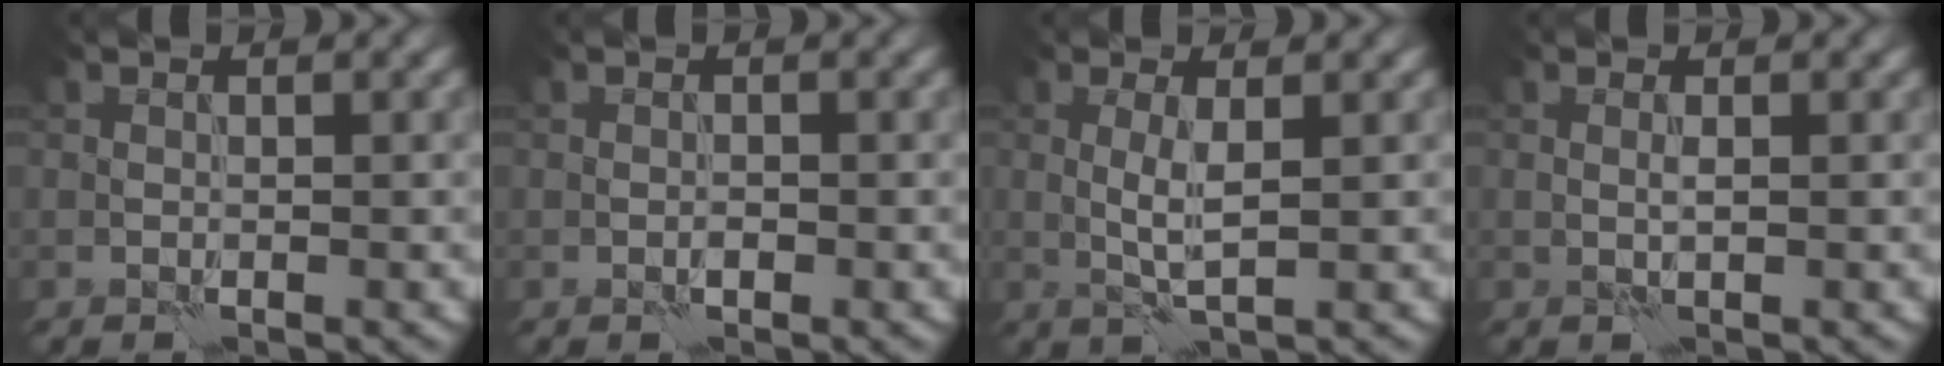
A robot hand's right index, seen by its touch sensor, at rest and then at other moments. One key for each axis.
{"total": 0.6, "fx": -0.2, "fy": 0.3, "fz": 0.4, "tx": -0.007, "ty": 0.002, "tz": -0.004}
{"total": 2.1, "fx": 0.3, "fy": 0.1, "fz": 2.1, "tx": -0.046, "ty": 0.005, "tz": 0.006}
{"total": 0.6, "fx": 0.1, "fy": -0.2, "fz": 0.6, "tx": -0.014, "ty": 0.004, "tz": 0.002}